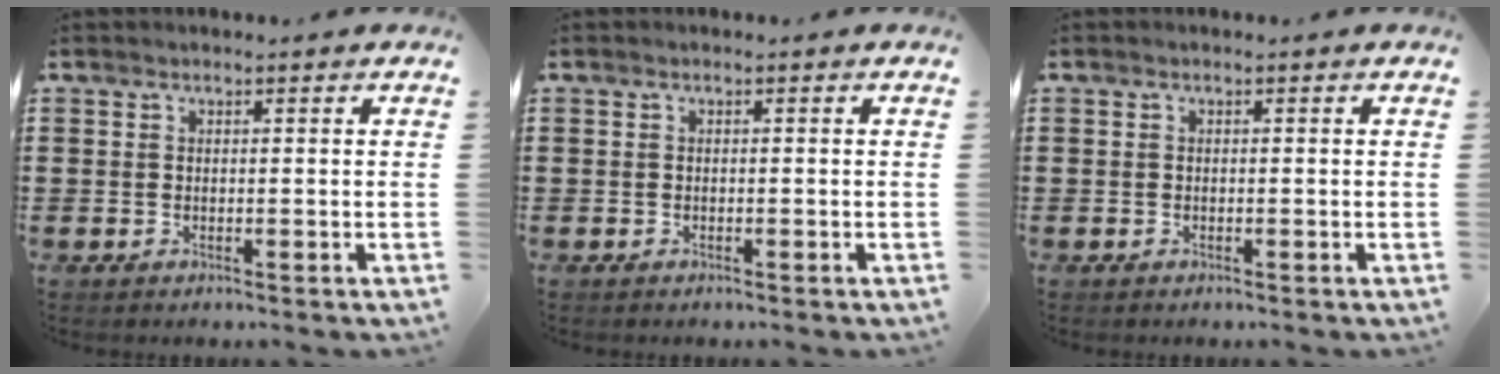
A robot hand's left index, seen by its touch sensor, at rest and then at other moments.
{"total": 0.0}
{"total": 0.0}